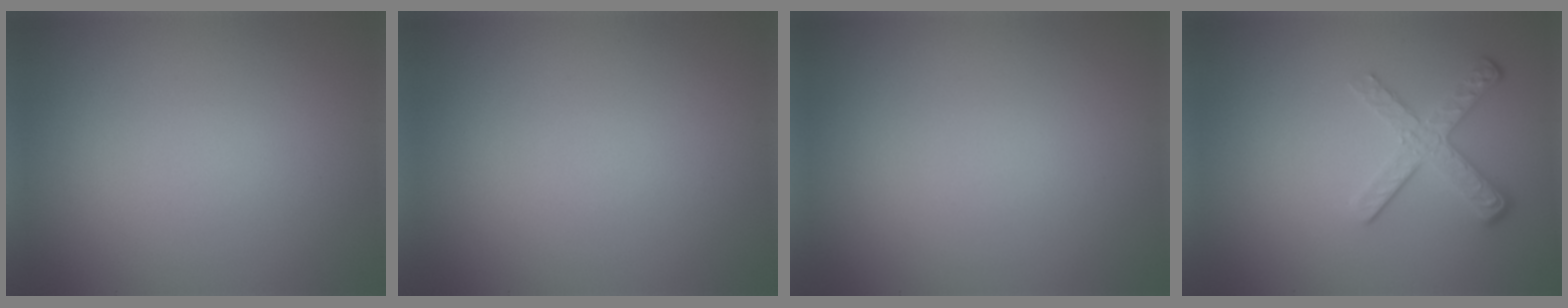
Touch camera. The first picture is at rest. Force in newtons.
{"total": 0.0}
{"total": 0.0}
{"total": 3.7, "press": 2.7, "slide": 2.4}